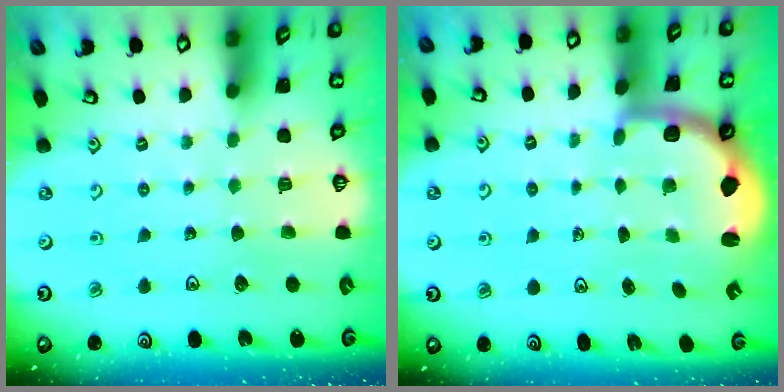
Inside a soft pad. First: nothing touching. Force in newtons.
{"total": 2.1, "press": 1.9, "slide": 1.0}